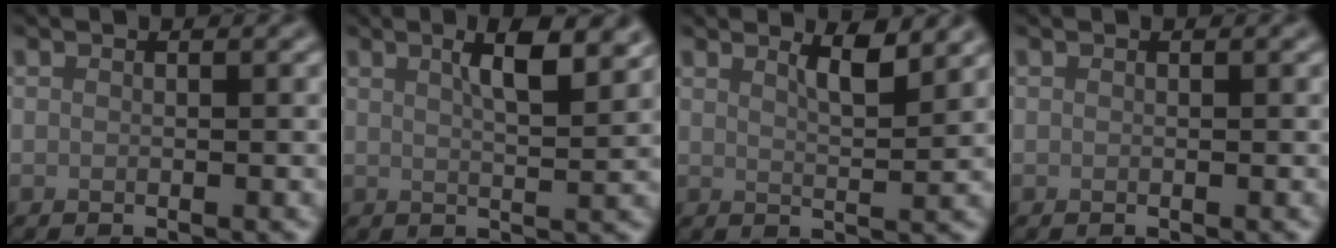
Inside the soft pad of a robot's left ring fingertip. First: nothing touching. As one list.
[{"total": 4.9, "force": [2.4, 1.3, 4.0], "torque": [-0.058, 0.005, 0.036]}, {"total": 3.1, "force": [2.0, 0.7, 2.2], "torque": [-0.031, -0.003, 0.034]}, {"total": 0.0}]